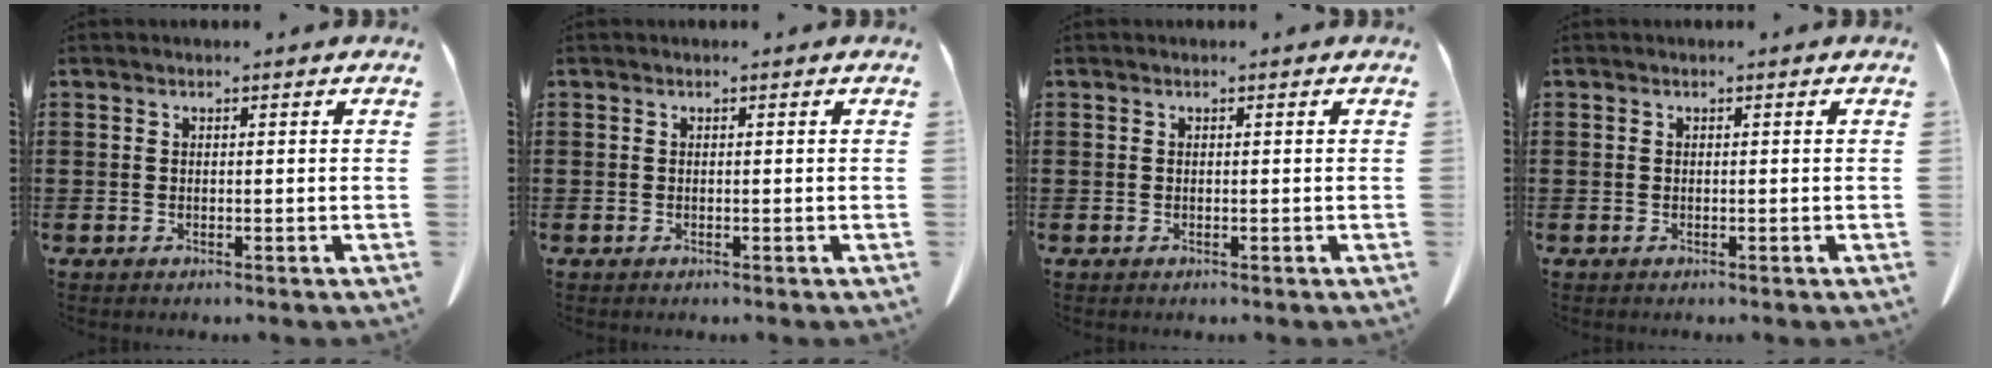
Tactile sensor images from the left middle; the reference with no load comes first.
{"total": 0.0}
{"total": 0.0}
{"total": 0.0}